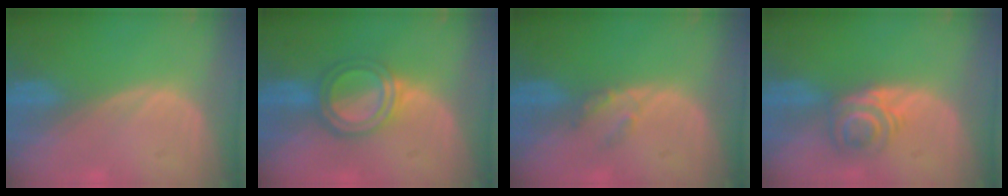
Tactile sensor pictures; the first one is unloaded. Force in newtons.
{"total": 6.0, "press": 5.5, "slide": 2.4}
{"total": 2.2, "press": 2.1, "slide": 0.4}
{"total": 5.9, "press": 4.9, "slide": 3.3}